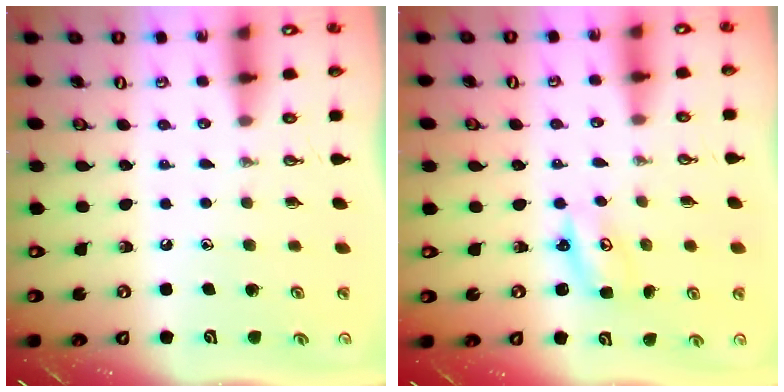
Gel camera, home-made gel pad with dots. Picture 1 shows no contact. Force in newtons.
{"total": 2.7, "press": 2.7, "slide": 0.2}